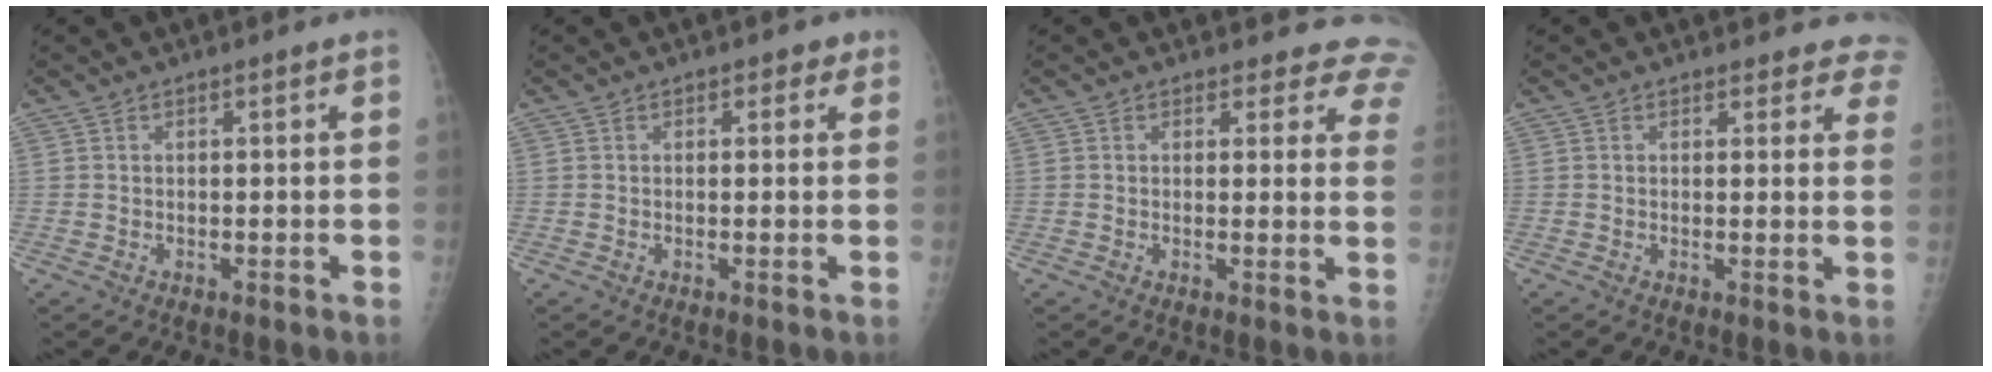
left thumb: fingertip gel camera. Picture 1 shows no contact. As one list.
[{"total": 1.8, "force": [0.9, 1.2, 0.9], "torque": [0.007, 0.001, 0.004]}, {"total": 8.9, "force": [7.9, 4.1, 1.2], "torque": [0.041, -0.033, 0.049]}, {"total": 6.4, "force": [5.8, 2.7, 0.3], "torque": [0.050, -0.021, 0.032]}]